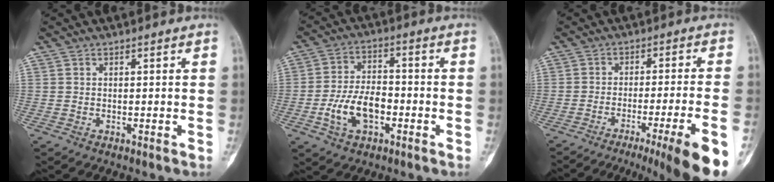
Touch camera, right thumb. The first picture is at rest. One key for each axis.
{"total": 10.1, "fx": -3.2, "fy": 5.9, "fz": 7.6, "tx": -0.134, "ty": 0.025, "tz": -0.058}
{"total": 15.5, "fx": -8.8, "fy": 0.4, "fz": 12.7, "tx": -0.143, "ty": 0.023, "tz": -0.128}